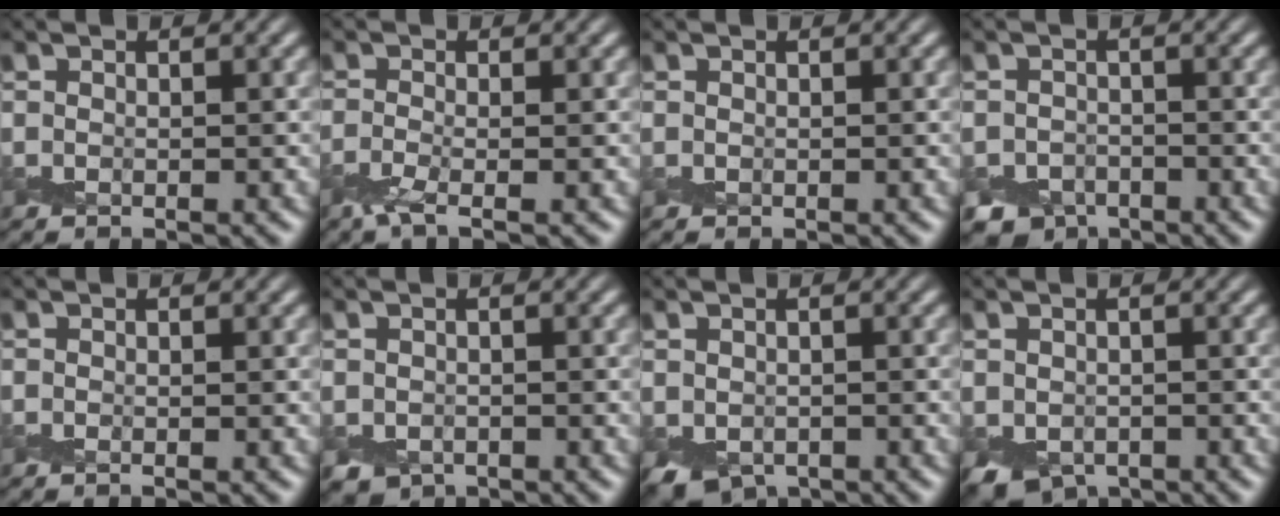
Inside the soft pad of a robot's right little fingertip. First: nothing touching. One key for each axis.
{"total": 1.9, "fx": -1.3, "fy": 0.1, "fz": 1.5, "tx": -0.041, "ty": -0.005, "tz": -0.031}
{"total": 0.0}
{"total": 4.2, "fx": -3.2, "fy": 2.6, "fz": 0.6, "tx": 0.008, "ty": -0.005, "tz": -0.059}
{"total": 0.0}
{"total": 0.8, "fx": -0.3, "fy": 0.7, "fz": 0.0, "tx": 0.003, "ty": -0.002, "tz": -0.008}
{"total": 2.0, "fx": -0.3, "fy": 1.6, "fz": 1.0, "tx": -0.020, "ty": -0.004, "tz": -0.008}
{"total": 2.3, "fx": -0.6, "fy": 1.9, "fz": 1.2, "tx": -0.024, "ty": -0.006, "tz": -0.013}